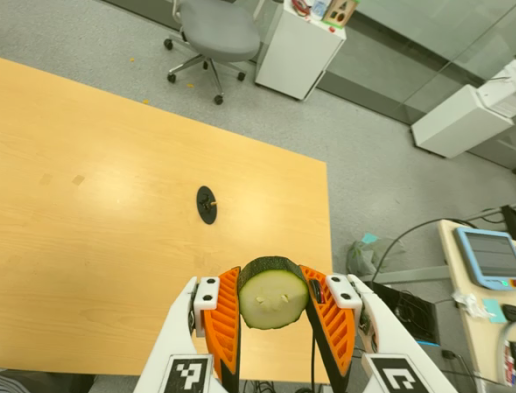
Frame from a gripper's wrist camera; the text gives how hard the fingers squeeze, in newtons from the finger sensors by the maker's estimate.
{"total": 11.5, "left": 11.5, "right": 11.5}